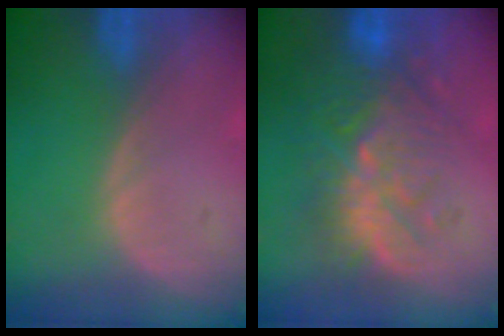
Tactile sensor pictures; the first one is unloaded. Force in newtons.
{"total": 9.4, "press": 9.2, "slide": 1.9}